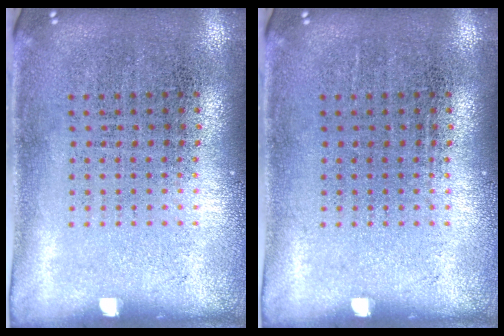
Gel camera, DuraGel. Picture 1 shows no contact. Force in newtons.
{"total": 0.0}